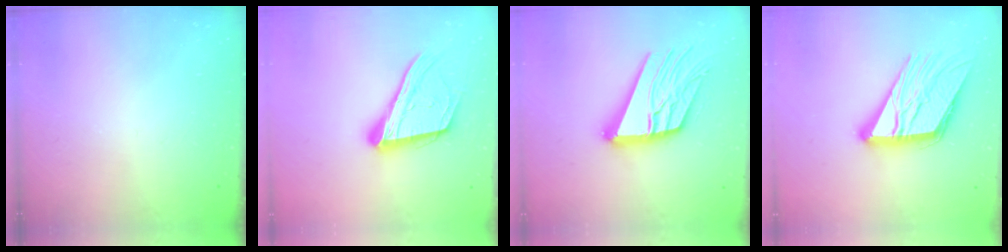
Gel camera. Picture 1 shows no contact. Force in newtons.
{"total": 18.8, "press": 18.7, "slide": 2.4}
{"total": 19.8, "press": 19.7, "slide": 2.3}
{"total": 17.8, "press": 17.7, "slide": 2.1}